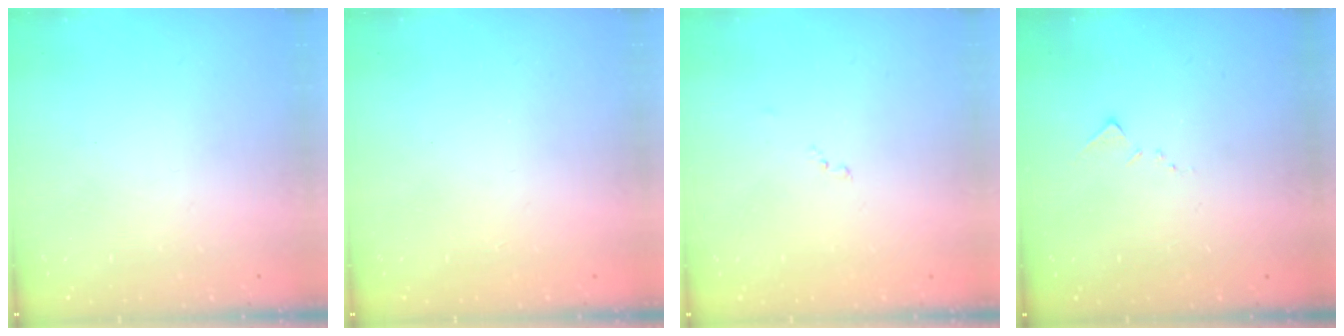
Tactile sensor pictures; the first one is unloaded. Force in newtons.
{"total": 1.2, "press": 1.0, "slide": 0.6}
{"total": 8.4, "press": 8.4, "slide": 0.8}
{"total": 7.5, "press": 7.4, "slide": 0.6}